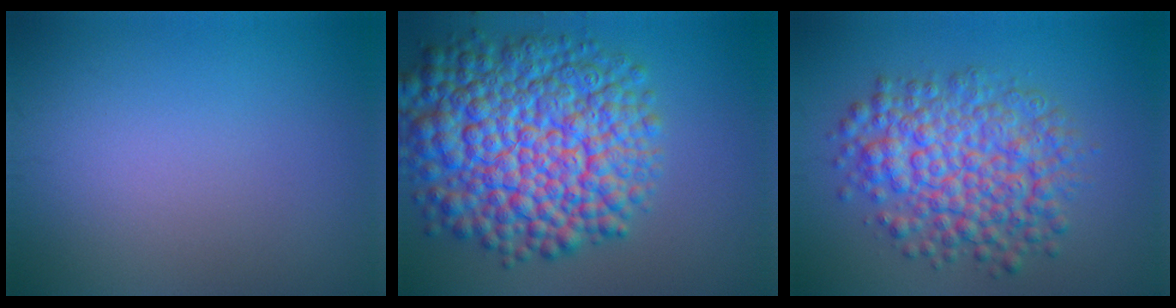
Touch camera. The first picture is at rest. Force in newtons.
{"total": 13.3, "press": 13.3, "slide": 0.3}
{"total": 7.7, "press": 7.7, "slide": 0.1}